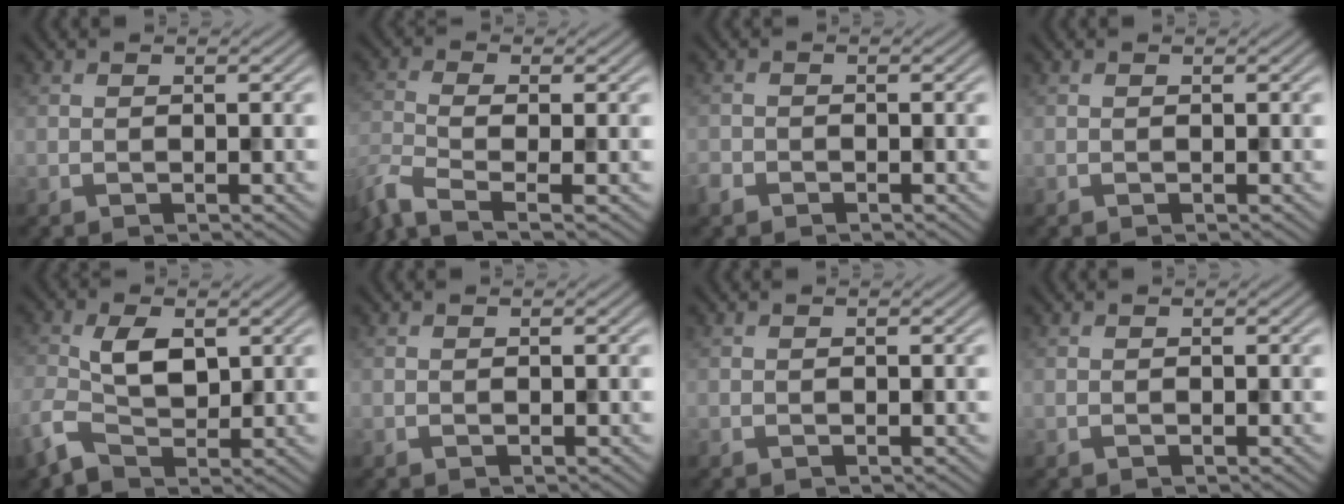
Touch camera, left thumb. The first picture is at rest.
{"total": 5.8, "force": [-3.3, 1.9, 4.3], "torque": [-0.100, -0.015, -0.077]}
{"total": 1.4, "force": [-1.1, 0.8, 0.3], "torque": [-0.007, -0.003, -0.026]}
{"total": 0.0}
{"total": 5.3, "force": [-0.4, 3.2, 4.1], "torque": [-0.106, 0.003, -0.013]}
{"total": 0.0}
{"total": 0.0}
{"total": 0.0}